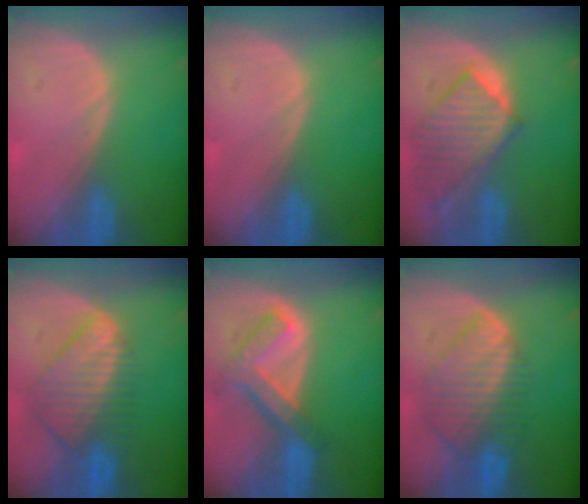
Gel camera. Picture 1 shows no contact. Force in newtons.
{"total": 0.0}
{"total": 9.5, "press": 8.3, "slide": 4.7}
{"total": 9.0, "press": 7.8, "slide": 4.5}
{"total": 7.6, "press": 6.5, "slide": 4.0}
{"total": 8.7, "press": 7.7, "slide": 4.1}